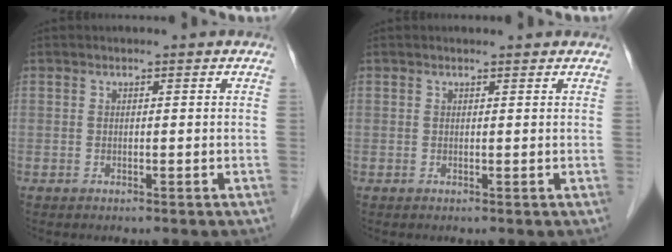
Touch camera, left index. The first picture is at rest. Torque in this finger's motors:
{"motor_torque": [0.27, -0.19, -0.06, -0.01]}